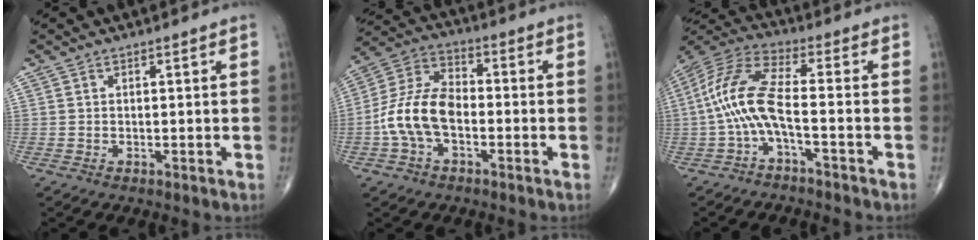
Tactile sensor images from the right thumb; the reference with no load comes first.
{"total": 11.9, "force": [-2.8, 7.1, 9.1], "torque": [-0.181, 0.041, -0.061]}
{"total": 11.1, "force": [-2.6, 3.0, 10.3], "torque": [-0.240, 0.050, -0.057]}